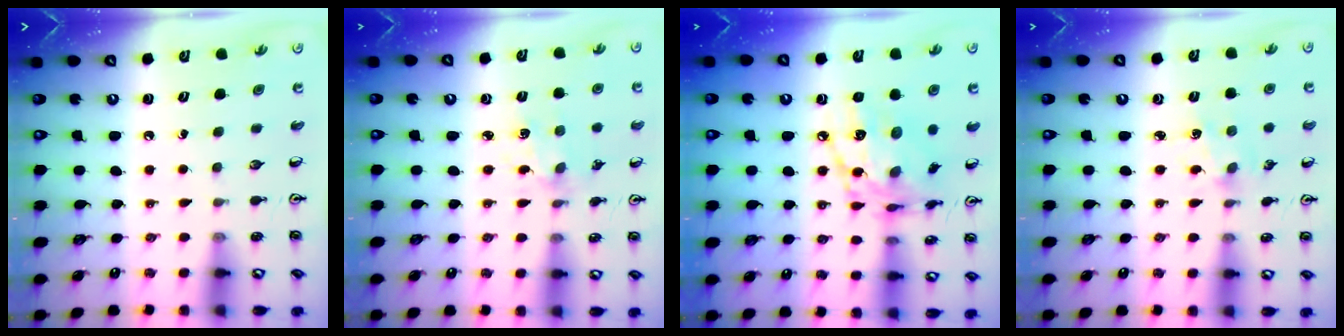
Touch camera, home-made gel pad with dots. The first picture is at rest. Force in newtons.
{"total": 2.7, "press": 2.6, "slide": 0.4}
{"total": 14.4, "press": 14.3, "slide": 1.3}
{"total": 1.8, "press": 1.7, "slide": 0.3}